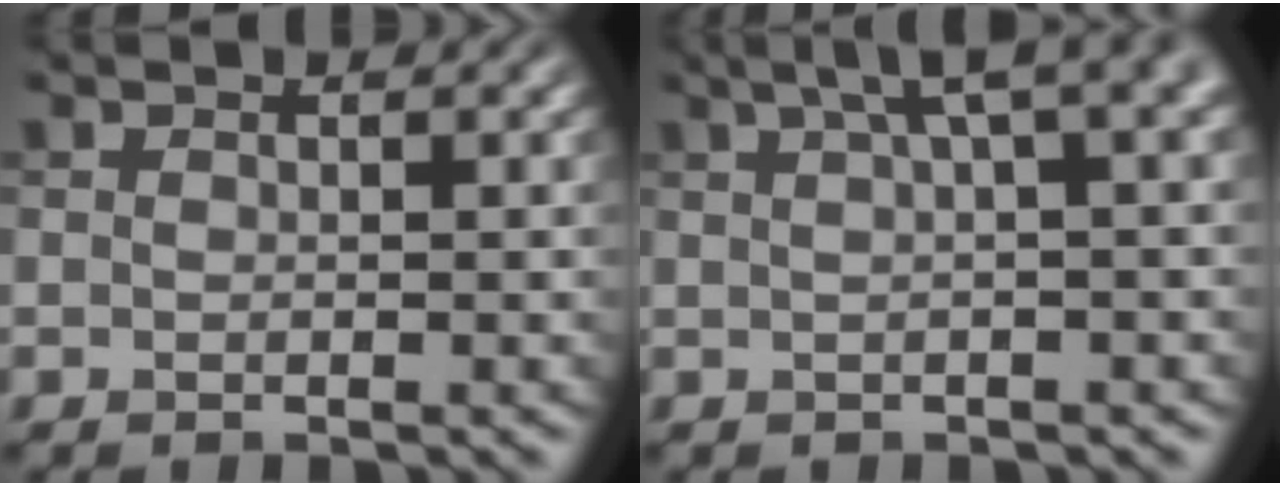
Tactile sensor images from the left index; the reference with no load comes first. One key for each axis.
{"total": 6.1, "fx": 2.7, "fy": 1.7, "fz": 5.2, "tx": -0.051, "ty": 0.028, "tz": 0.040}